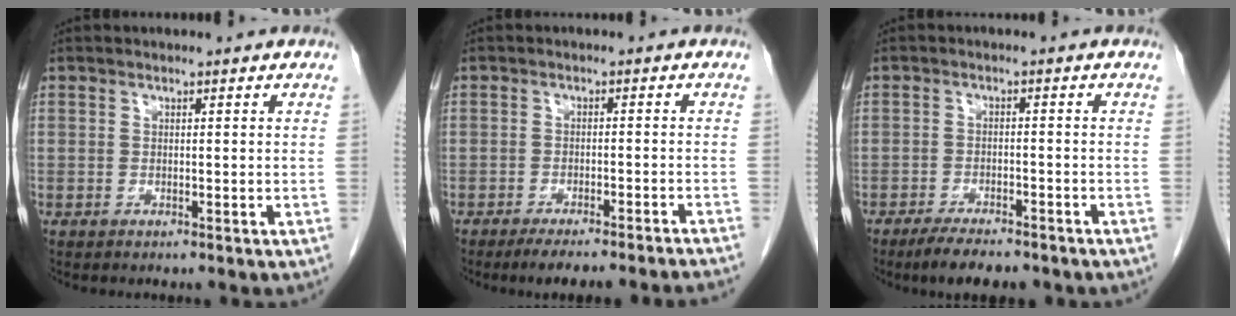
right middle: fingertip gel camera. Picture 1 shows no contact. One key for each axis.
{"total": 11.1, "fx": -10.0, "fy": -0.6, "fz": 4.8, "tx": -0.043, "ty": -0.015, "tz": -0.130}
{"total": 7.0, "fx": -5.7, "fy": 1.8, "fz": 3.7, "tx": -0.055, "ty": -0.009, "tz": -0.084}